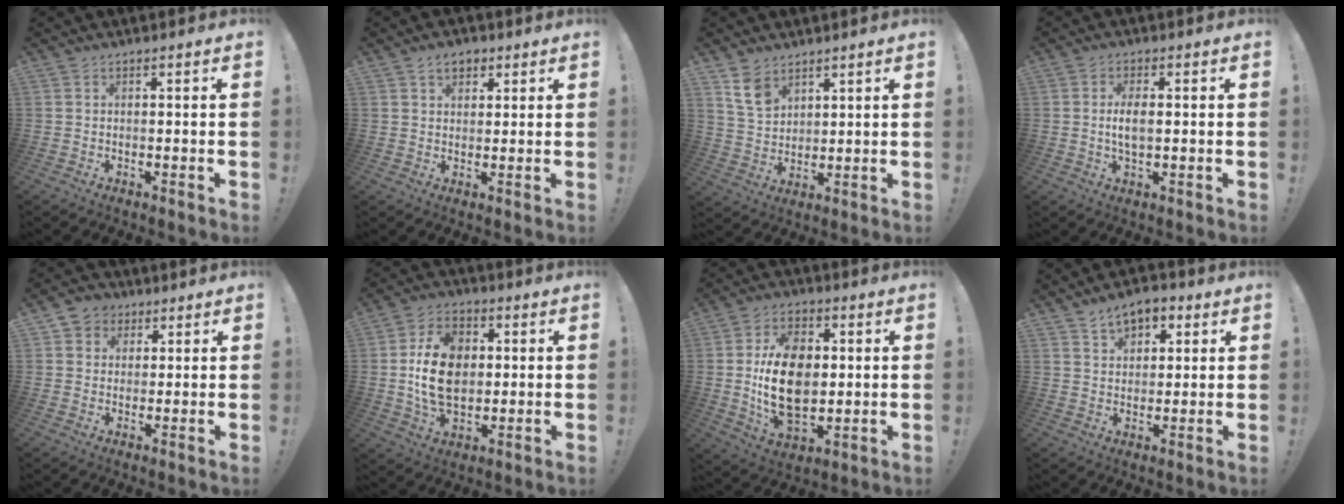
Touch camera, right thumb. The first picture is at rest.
{"total": 4.7, "force": [2.5, 3.2, 2.4], "torque": [-0.024, -0.006, 0.042]}
{"total": 8.5, "force": [5.8, 5.3, 3.4], "torque": [-0.056, -0.029, 0.112]}
{"total": 4.8, "force": [0.0, 2.1, 4.4], "torque": [-0.081, -0.003, -0.007]}
{"total": 5.1, "force": [1.6, 4.7, 0.9], "torque": [-0.011, -0.007, 0.030]}
{"total": 16.9, "force": [0.8, 11.9, 11.9], "torque": [-0.199, 0.007, 0.013]}
{"total": 18.6, "force": [0.6, 12.4, 13.9], "torque": [-0.244, 0.000, 0.011]}
{"total": 7.9, "force": [4.4, 5.4, 3.9], "torque": [-0.051, -0.016, 0.081]}